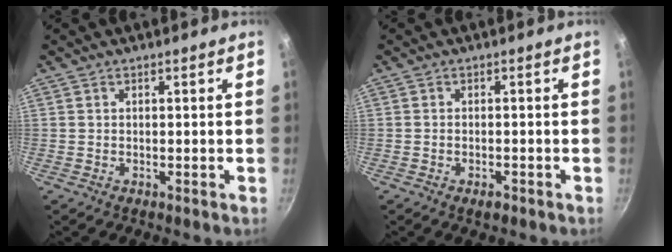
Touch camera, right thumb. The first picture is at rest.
{"total": 2.0, "force": [-1.2, 0.9, 1.3], "torque": [-0.020, 0.009, -0.018]}